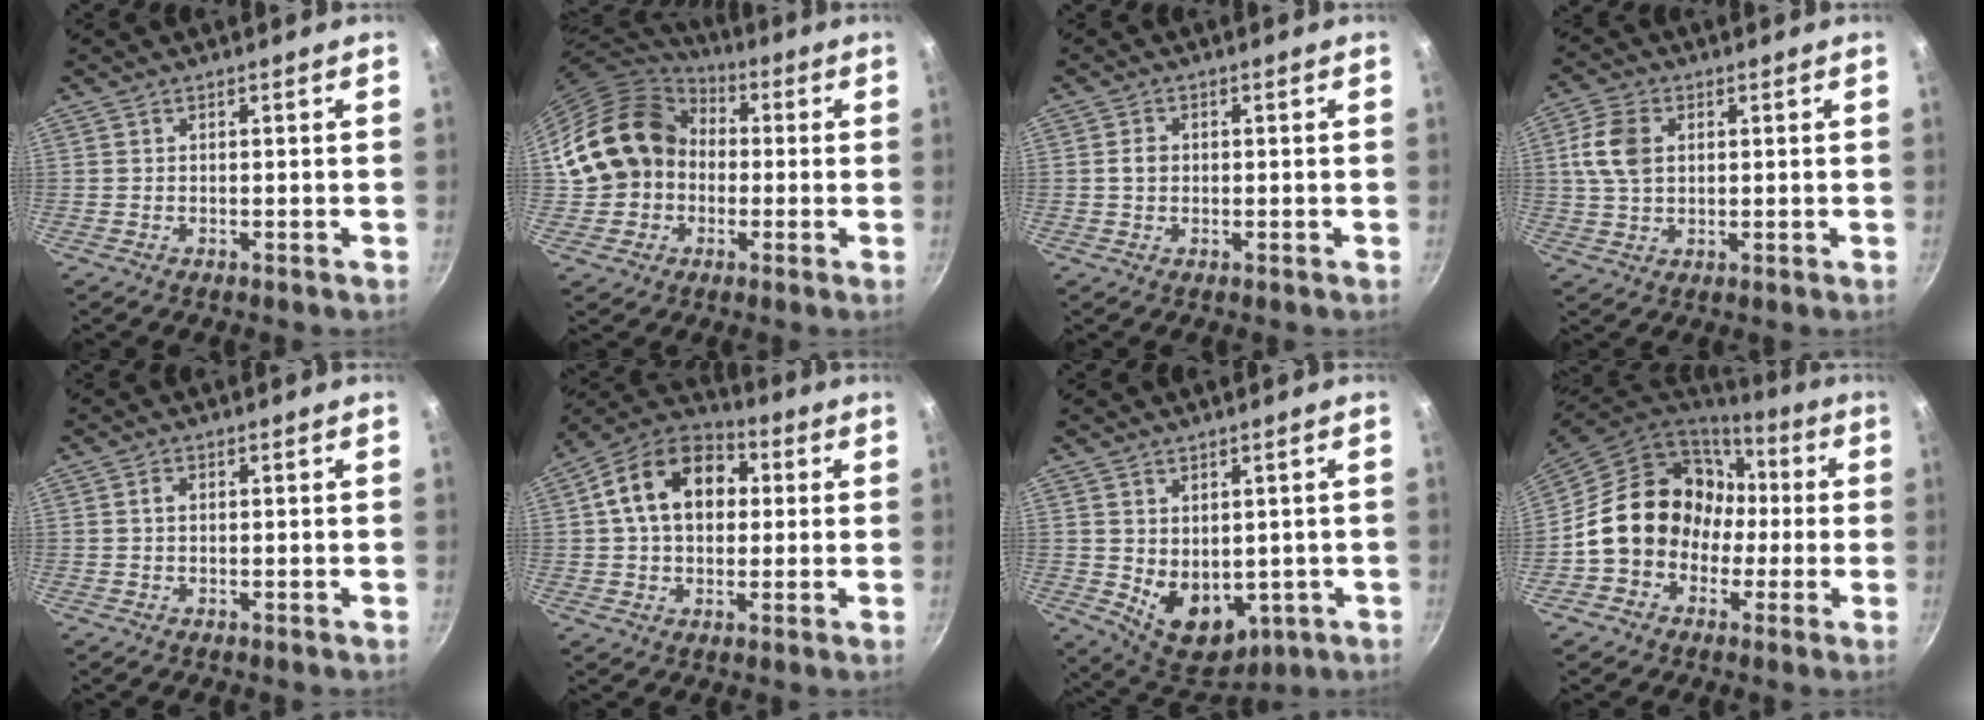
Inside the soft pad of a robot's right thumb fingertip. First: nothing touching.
{"total": 16.9, "force": [0.8, 14.2, 9.1], "torque": [-0.144, 0.044, 0.012]}
{"total": 2.3, "force": [0.1, 1.9, 1.4], "torque": [-0.017, 0.006, -0.001]}
{"total": 7.8, "force": [1.6, 5.4, 5.4], "torque": [-0.093, 0.006, 0.028]}
{"total": 1.2, "force": [0.1, 0.8, 0.8], "torque": [-0.013, 0.005, 0.002]}
{"total": 15.7, "force": [2.8, 11.2, 10.6], "torque": [-0.144, 0.028, 0.029]}
{"total": 11.0, "force": [-0.4, 7.8, 7.7], "torque": [-0.087, -0.023, 0.021]}
{"total": 16.6, "force": [-0.7, 14.4, 8.2], "torque": [-0.089, 0.058, -0.009]}